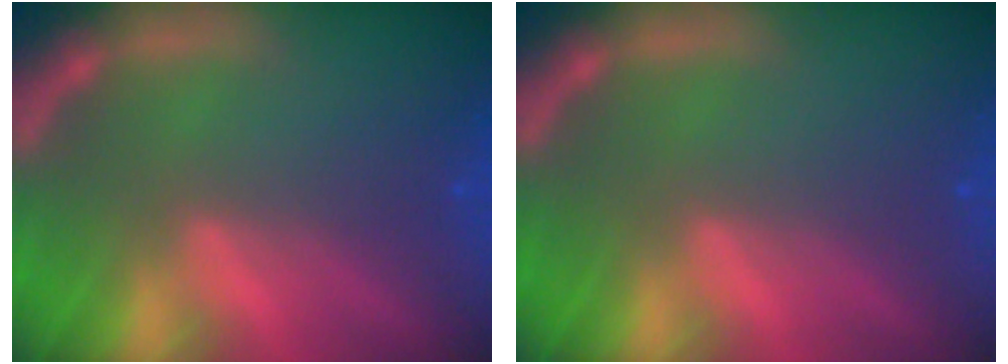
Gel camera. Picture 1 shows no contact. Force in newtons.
{"total": 0.0}